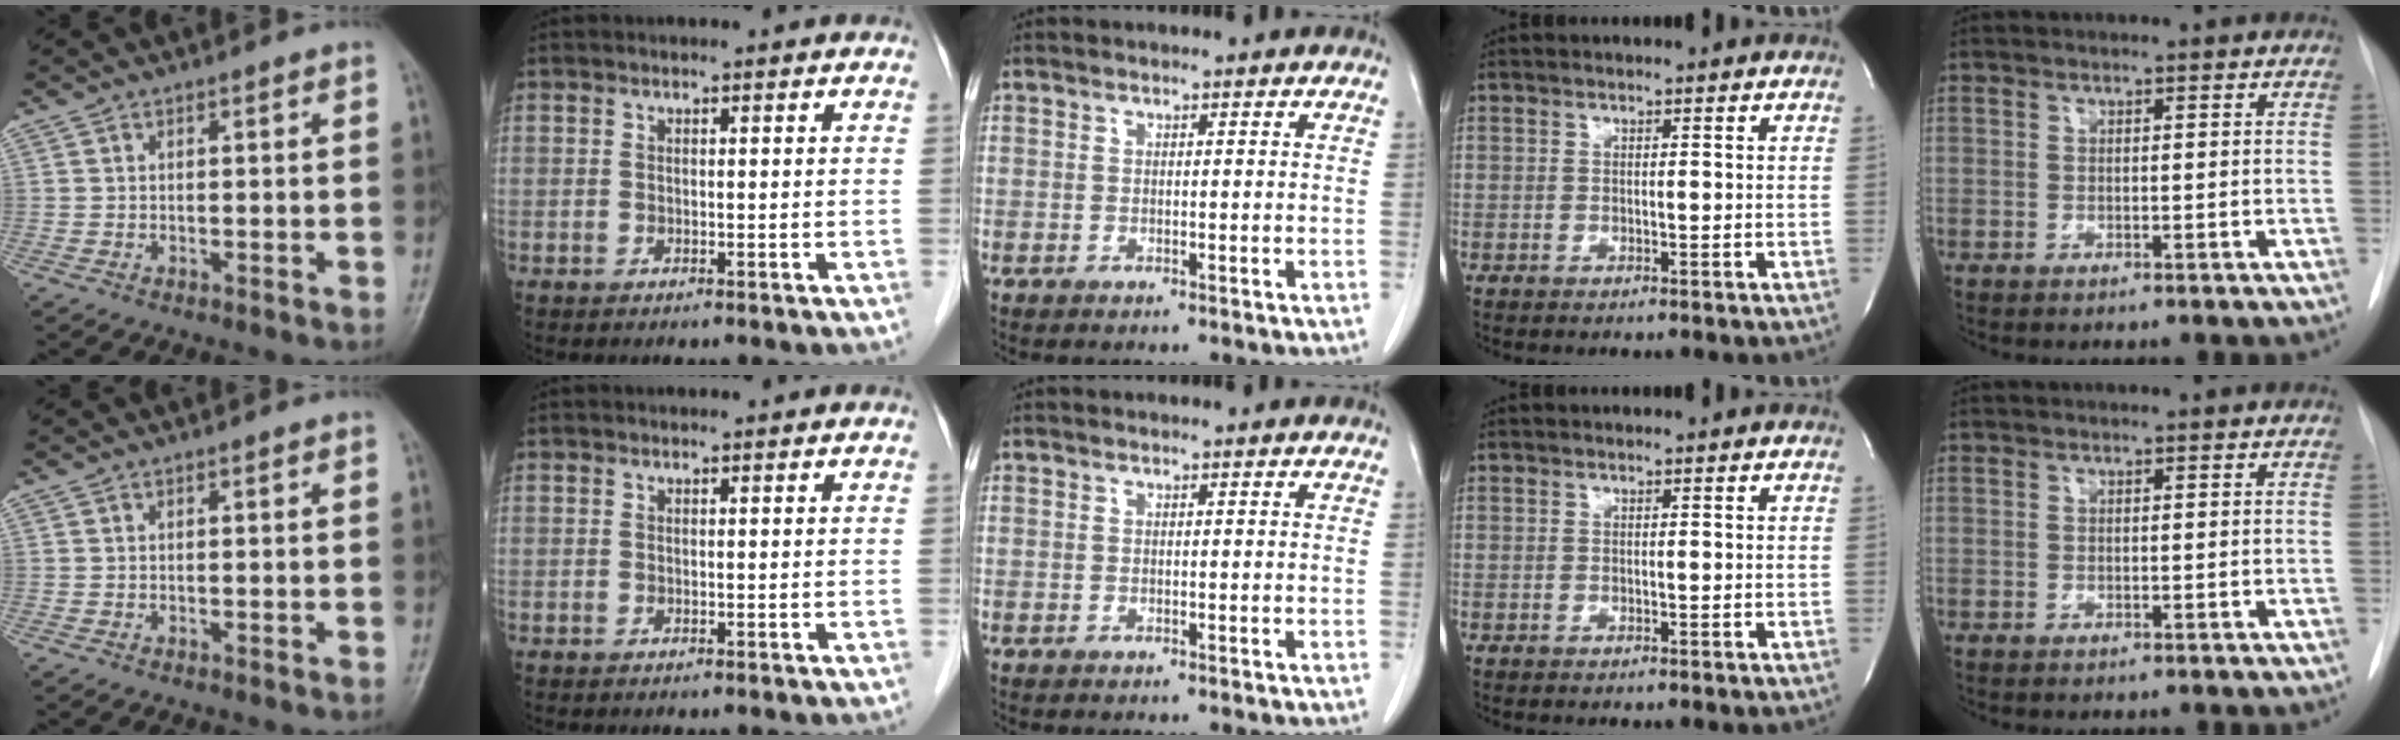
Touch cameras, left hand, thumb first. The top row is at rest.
{}